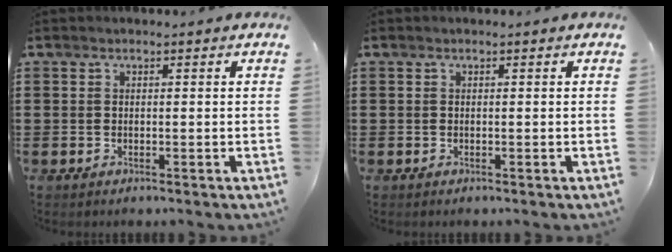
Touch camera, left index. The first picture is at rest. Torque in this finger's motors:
{"motor_torque": [0.08, -0.01, 0.00, 0.00]}